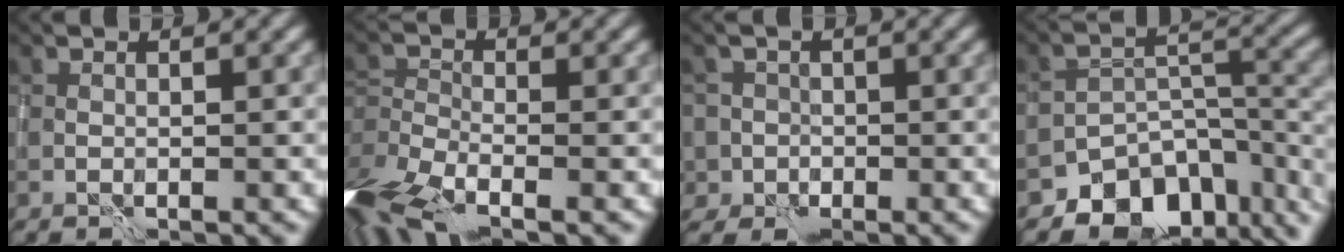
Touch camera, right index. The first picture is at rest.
{"total": 9.4, "force": [-6.3, 4.0, 5.7], "torque": [-0.113, -0.020, -0.103]}
{"total": 4.5, "force": [-1.9, 4.1, 0.4], "torque": [0.017, 0.000, -0.054]}
{"total": 9.3, "force": [-6.3, 5.9, 3.4], "torque": [-0.040, -0.019, -0.096]}